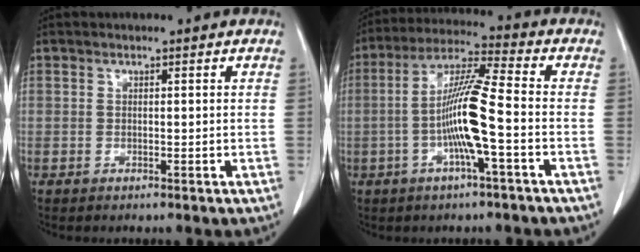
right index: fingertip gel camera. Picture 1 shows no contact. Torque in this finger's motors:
{"motor_torque": [1.39, -0.75, 0.40, 0.16]}